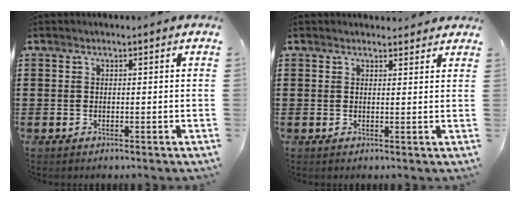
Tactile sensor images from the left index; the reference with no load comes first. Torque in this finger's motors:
{"motor_torque": [2.13, 0.01, 0.13, -0.01]}